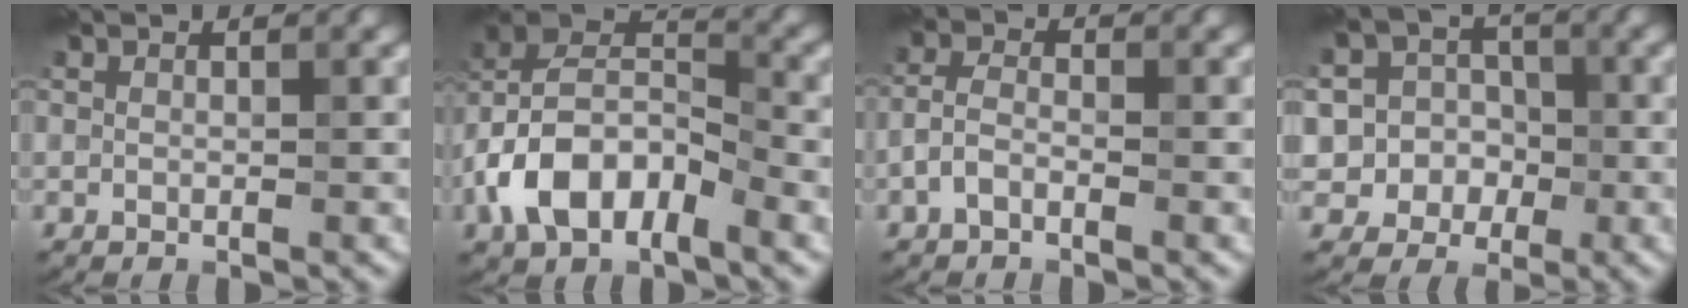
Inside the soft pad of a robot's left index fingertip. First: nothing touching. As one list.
[{"total": 9.0, "force": [-3.9, 4.9, 6.4], "torque": [-0.130, 0.012, -0.085]}, {"total": 2.2, "force": [-1.3, 1.0, 1.5], "torque": [-0.036, 0.007, -0.033]}, {"total": 8.2, "force": [-2.0, 7.7, 2.0], "torque": [-0.034, 0.012, -0.059]}]